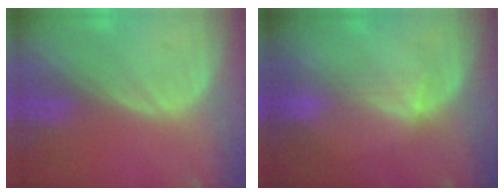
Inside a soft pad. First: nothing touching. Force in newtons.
{"total": 2.7, "press": 2.4, "slide": 1.2}